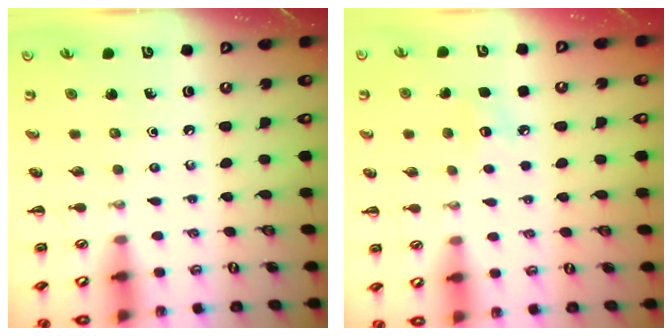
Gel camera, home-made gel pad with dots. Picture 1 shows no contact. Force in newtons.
{"total": 6.3, "press": 6.1, "slide": 1.5}